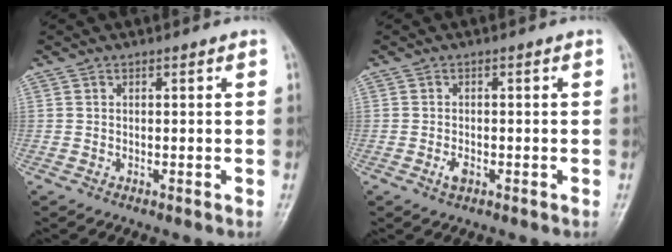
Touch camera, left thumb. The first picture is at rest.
{"total": 2.0, "force": [-0.9, 1.1, 1.5], "torque": [-0.026, 0.002, -0.016]}